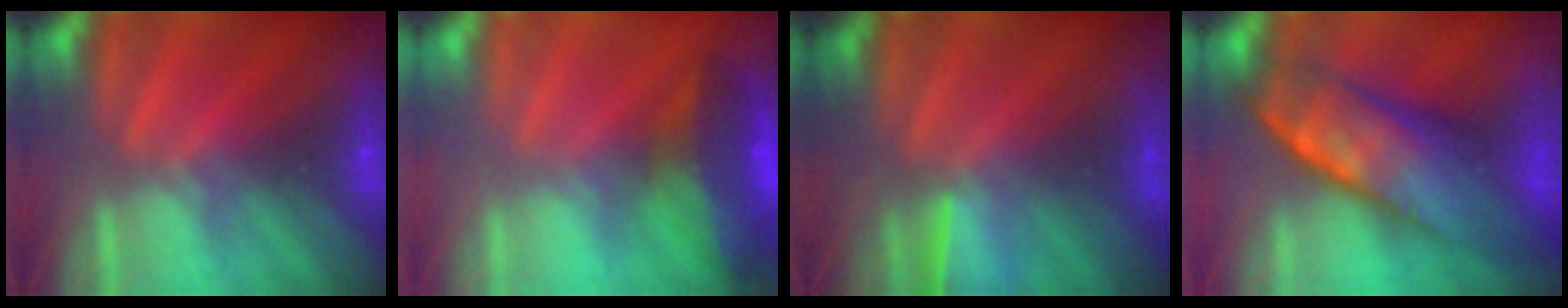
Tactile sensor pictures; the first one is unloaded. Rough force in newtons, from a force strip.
{"total": 8.2}
{"total": 1.6}
{"total": 9.0}